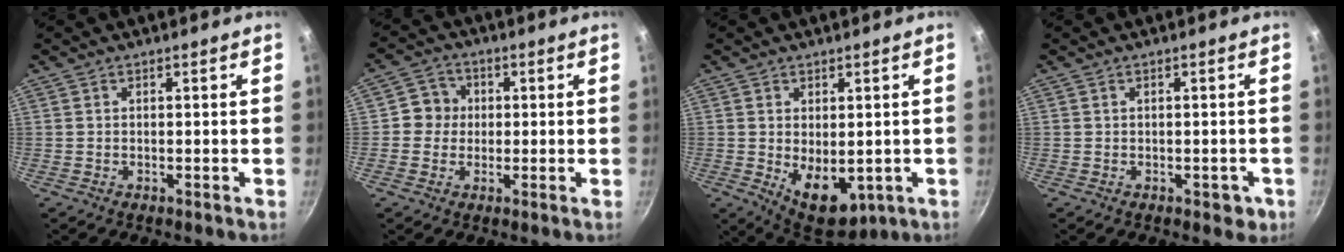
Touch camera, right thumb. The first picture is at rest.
{"total": 5.6, "force": [0.1, 5.3, 1.7], "torque": [0.001, 0.010, -0.008]}
{"total": 10.3, "force": [-2.1, 5.9, 8.2], "torque": [-0.109, -0.012, -0.009]}
{"total": 2.2, "force": [-1.1, 1.4, 1.4], "torque": [0.001, 0.004, -0.011]}